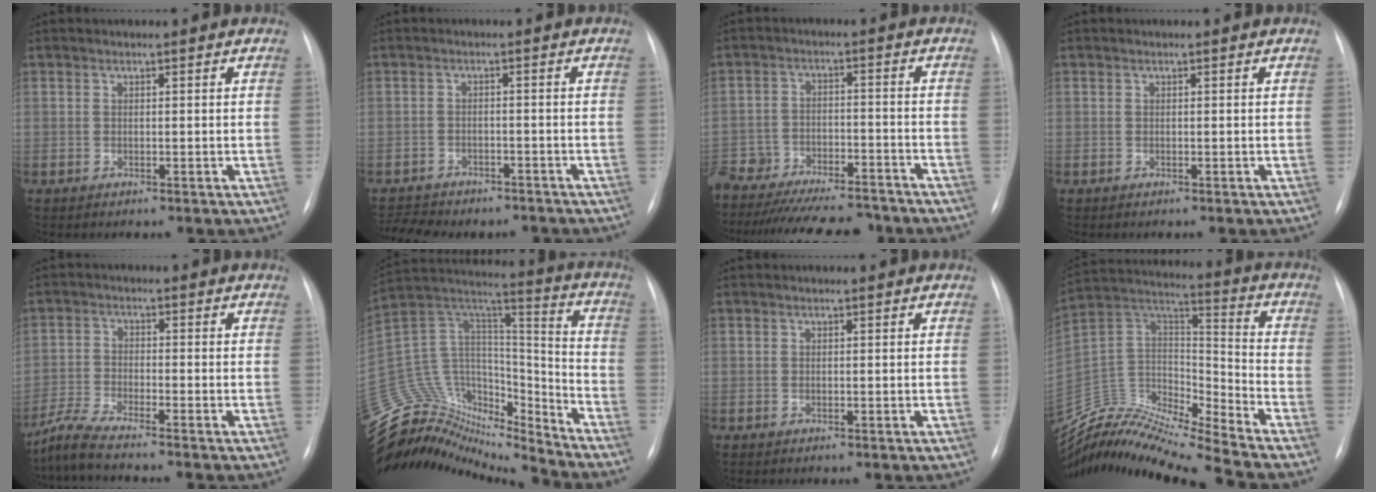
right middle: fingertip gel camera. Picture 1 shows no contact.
{"total": 8.6, "force": [-7.8, 2.8, 2.3], "torque": [-0.045, 0.002, -0.103]}
{"total": 21.8, "force": [-19.3, 4.6, 9.0], "torque": [-0.188, -0.025, -0.284]}
{"total": 0.0}
{"total": 5.0, "force": [-4.5, -0.9, 1.9], "torque": [-0.047, -0.024, -0.091]}
{"total": 28.2, "force": [-26.1, 7.7, 7.2], "torque": [-0.208, 0.043, -0.419]}
{"total": 0.0}
{"total": 17.5, "force": [-16.9, -1.1, 4.1], "torque": [-0.070, 0.052, -0.308]}